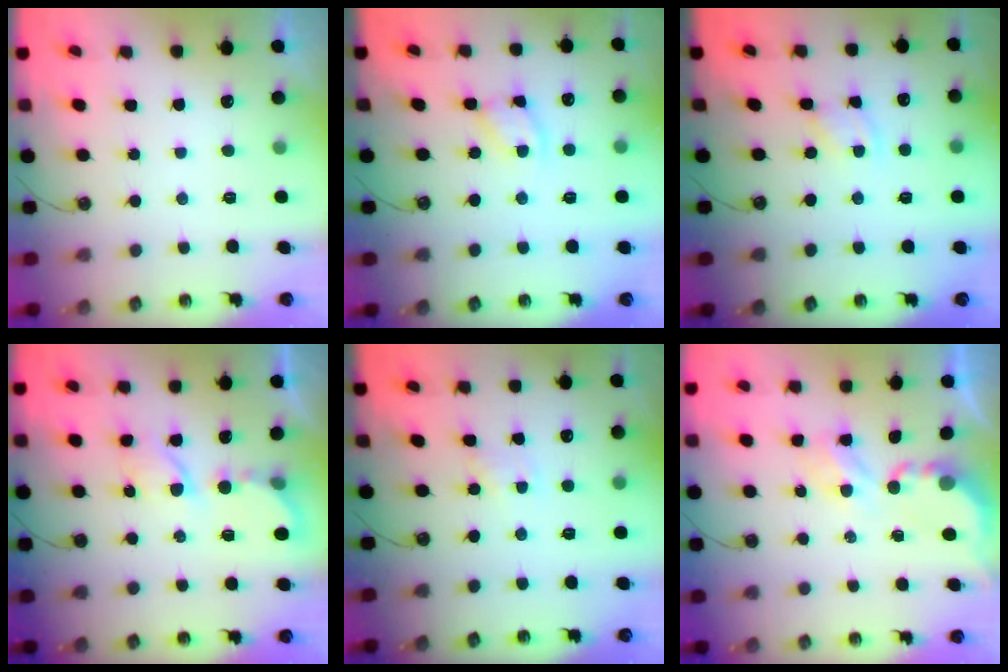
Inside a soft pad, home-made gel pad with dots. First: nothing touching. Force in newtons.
{"total": 5.3, "press": 5.3, "slide": 0.3}
{"total": 2.4, "press": 2.4, "slide": 0.2}
{"total": 6.0, "press": 6.0, "slide": 0.5}
{"total": 2.0, "press": 2.0, "slide": 0.2}
{"total": 4.5, "press": 4.5, "slide": 0.4}